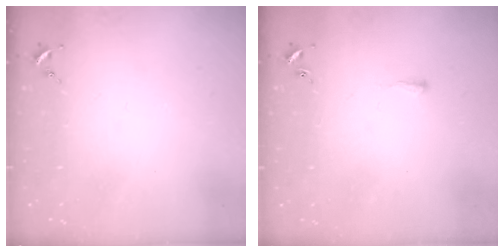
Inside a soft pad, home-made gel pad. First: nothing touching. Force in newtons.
{"total": 1.9, "press": 1.8, "slide": 0.3}